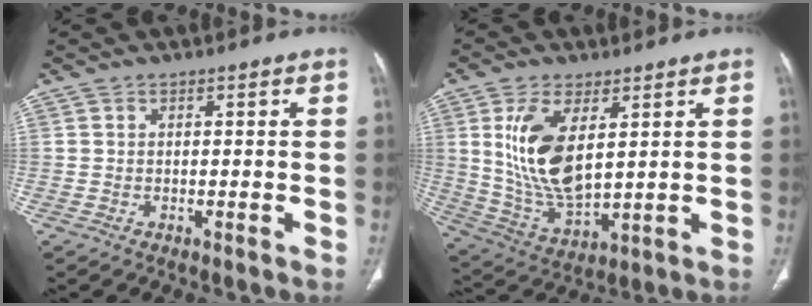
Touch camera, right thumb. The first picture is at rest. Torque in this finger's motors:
{"motor_torque": [-1.02, 1.66, 1.69, 0.46, 0.50]}